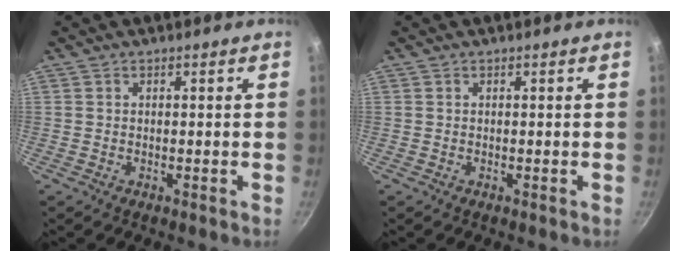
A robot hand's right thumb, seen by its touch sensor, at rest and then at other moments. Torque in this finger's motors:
{"motor_torque": [-0.27, -0.02, 0.16, -0.40, 0.01]}